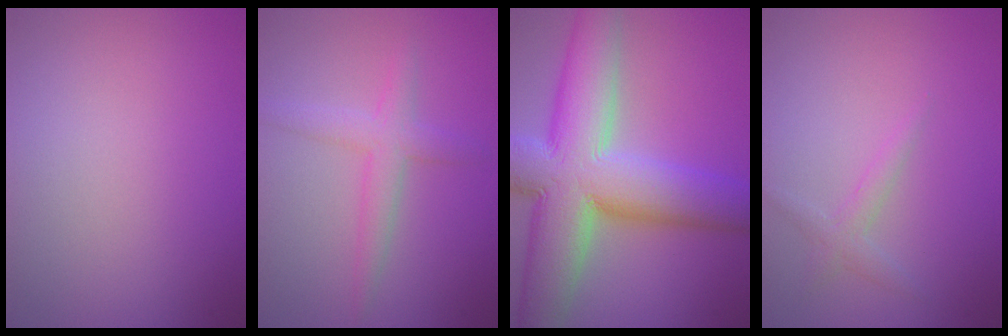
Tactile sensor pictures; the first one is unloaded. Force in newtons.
{"total": 2.7, "press": 2.7, "slide": 0.1}
{"total": 13.7, "press": 13.7, "slide": 0.9}
{"total": 1.3, "press": 1.3, "slide": 0.0}